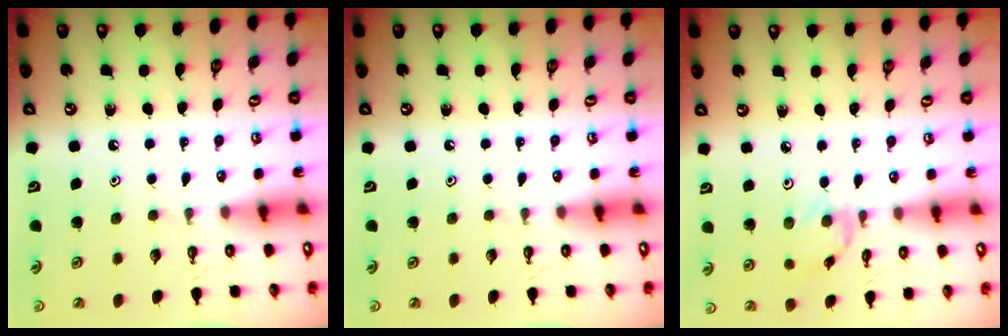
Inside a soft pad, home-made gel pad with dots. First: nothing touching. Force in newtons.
{"total": 0.0}
{"total": 1.0, "press": 1.0, "slide": 0.3}